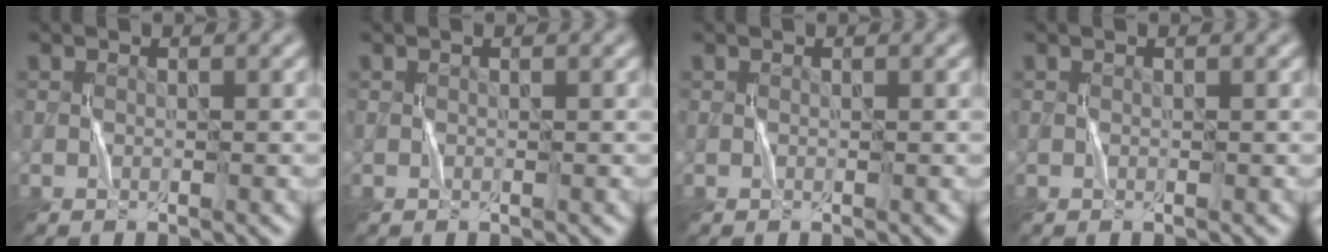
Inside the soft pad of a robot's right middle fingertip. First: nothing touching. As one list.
[{"total": 0.0}, {"total": 0.0}, {"total": 0.0}]